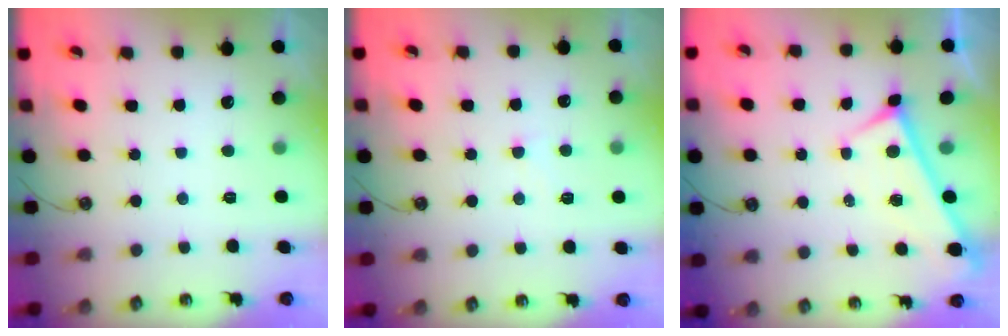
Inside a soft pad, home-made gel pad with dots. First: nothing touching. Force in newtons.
{"total": 2.2, "press": 2.2, "slide": 0.5}
{"total": 0.0}